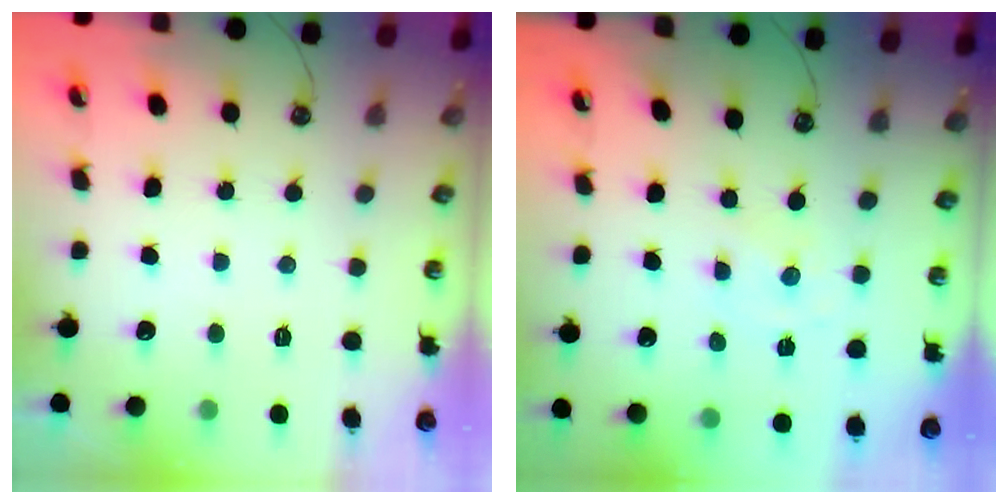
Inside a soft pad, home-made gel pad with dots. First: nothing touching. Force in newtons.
{"total": 0.0}